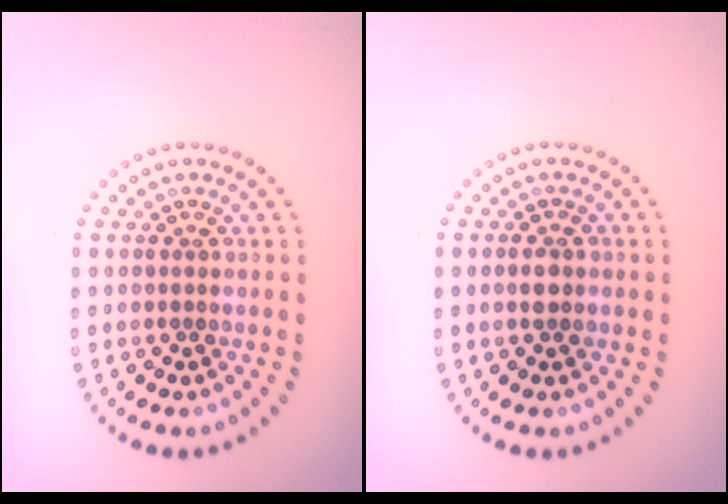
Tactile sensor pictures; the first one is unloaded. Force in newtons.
{"total": 1.3, "press": 1.3, "slide": 0.3}